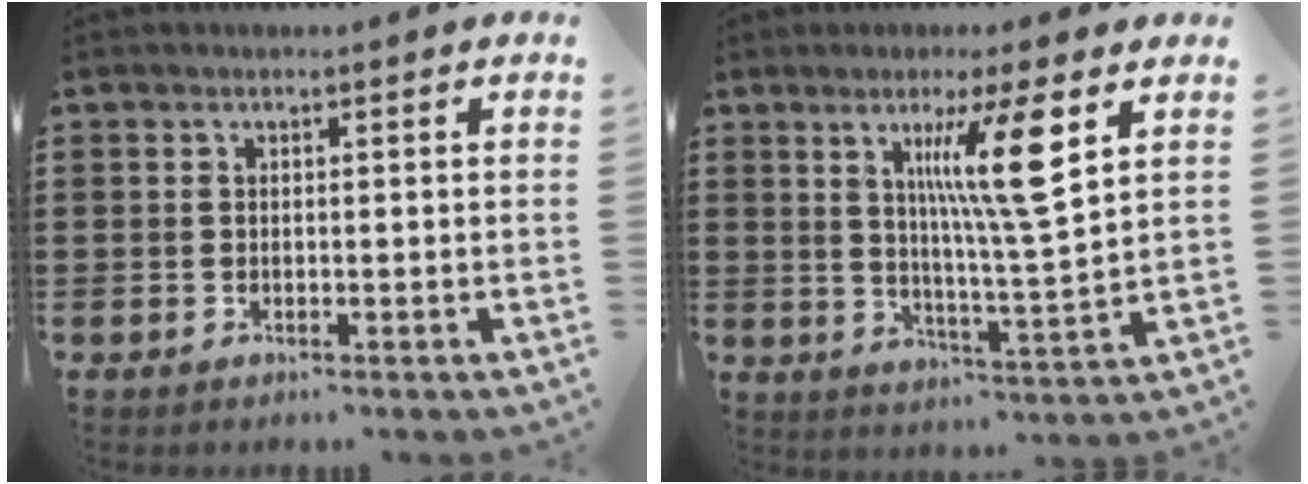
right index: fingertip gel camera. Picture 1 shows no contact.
{"total": 10.8, "force": [4.7, 0.3, 9.7], "torque": [-0.183, -0.003, 0.072]}